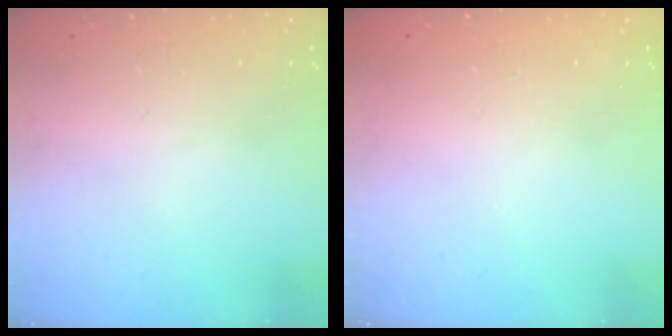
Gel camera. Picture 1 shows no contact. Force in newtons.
{"total": 0.0}